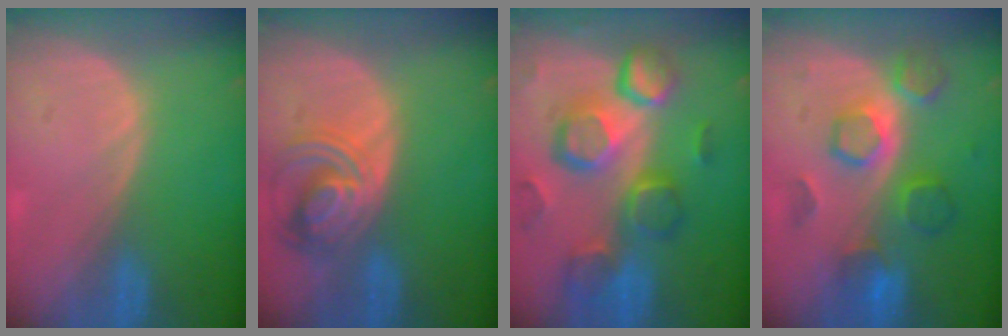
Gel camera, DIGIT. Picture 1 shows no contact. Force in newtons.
{"total": 7.5, "press": 6.7, "slide": 3.5}
{"total": 12.4, "press": 10.8, "slide": 6.1}
{"total": 8.2, "press": 7.7, "slide": 2.9}